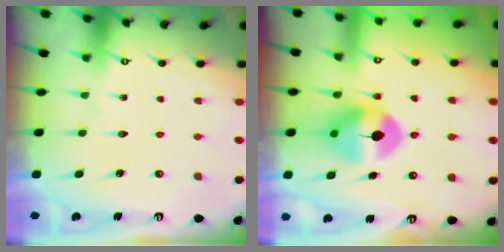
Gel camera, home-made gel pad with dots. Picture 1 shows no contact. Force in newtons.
{"total": 8.3, "press": 8.2, "slide": 0.8}